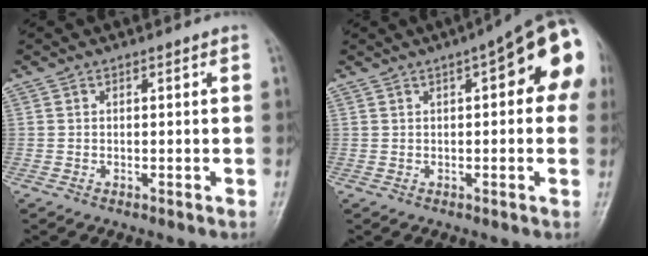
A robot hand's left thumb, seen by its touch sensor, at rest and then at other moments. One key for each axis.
{"total": 13.6, "fx": 4.0, "fy": 4.9, "fz": 12.0, "tx": -0.123, "ty": 0.024, "tz": 0.038}